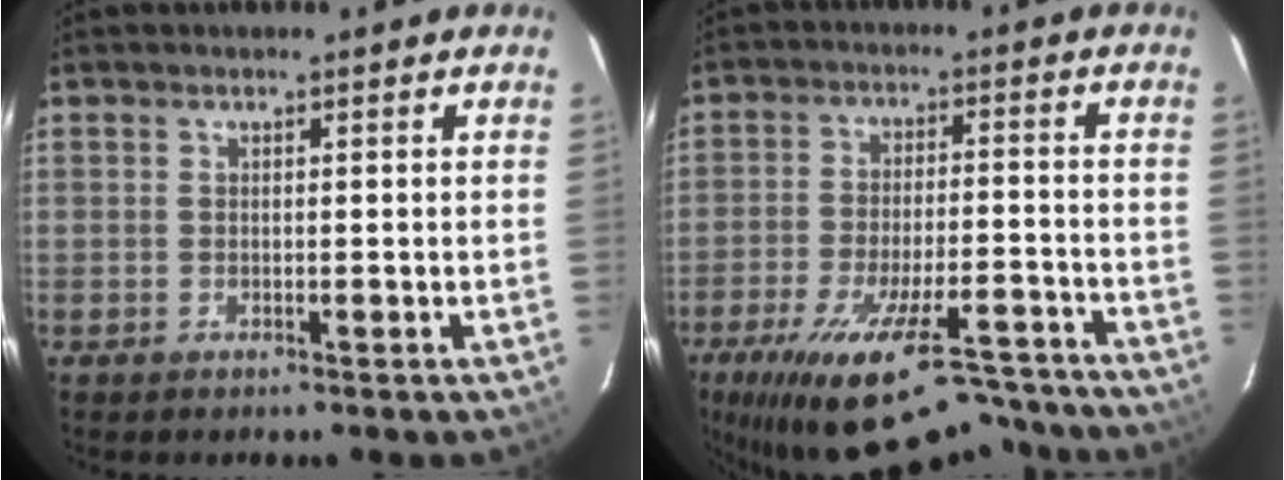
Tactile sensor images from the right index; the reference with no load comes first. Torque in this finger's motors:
{"motor_torque": [1.82, -0.32, 0.99, 0.21]}